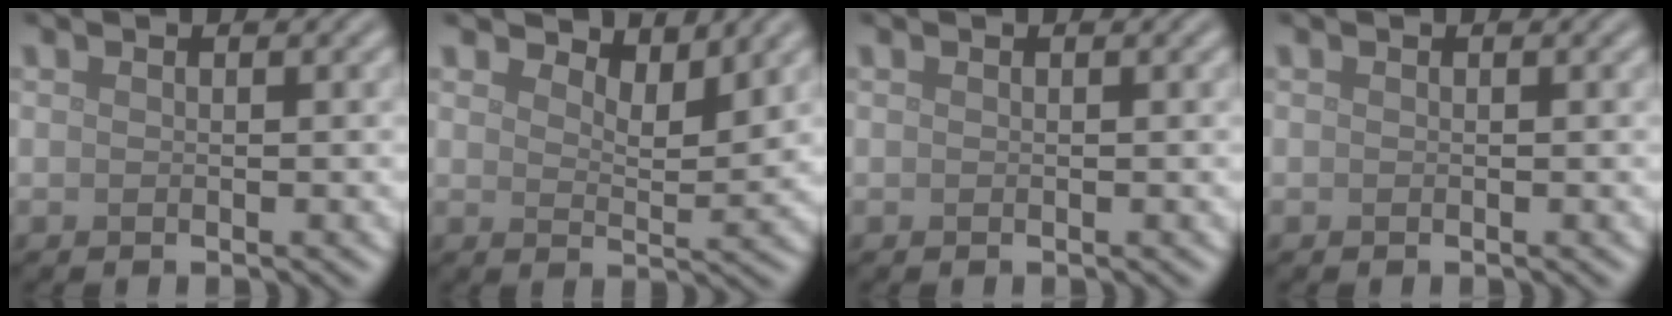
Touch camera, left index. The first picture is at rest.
{"total": 3.3, "force": [3.0, 0.7, 1.1], "torque": [-0.020, -0.004, 0.045]}
{"total": 0.0}
{"total": 0.0}